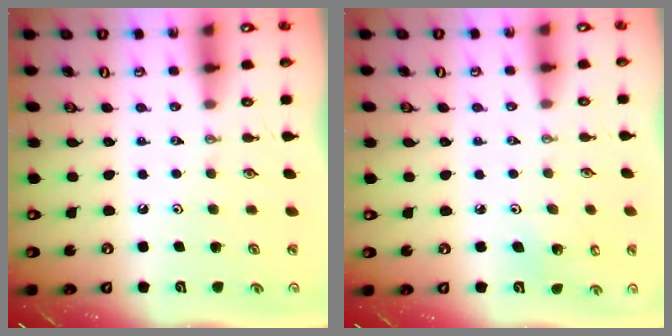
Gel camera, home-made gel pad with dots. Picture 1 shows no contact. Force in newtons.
{"total": 3.6, "press": 3.2, "slide": 1.6}